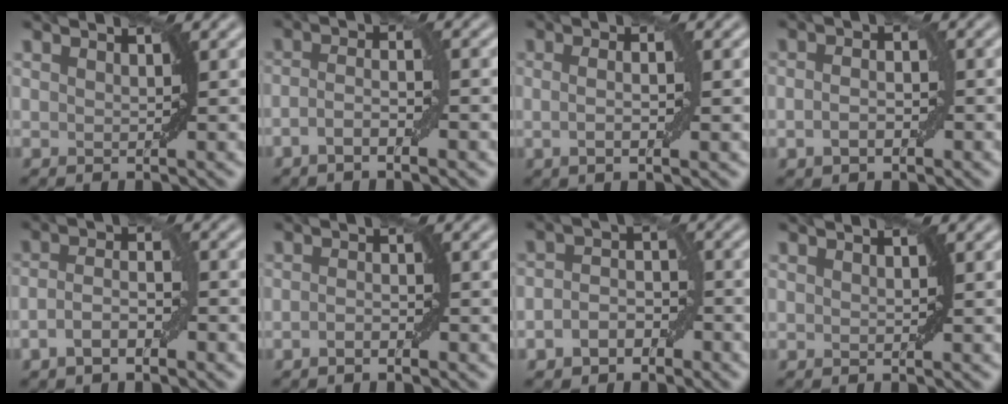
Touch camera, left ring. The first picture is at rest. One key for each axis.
{"total": 3.0, "fx": -1.3, "fy": 0.7, "fz": 2.6, "tx": -0.049, "ty": 0.005, "tz": -0.029}
{"total": 2.9, "fx": -0.1, "fy": 0.5, "fz": 2.9, "tx": -0.052, "ty": -0.004, "tz": -0.003}
{"total": 2.5, "fx": -0.7, "fy": 1.4, "fz": 2.0, "tx": -0.036, "ty": 0.003, "tz": -0.014}
{"total": 3.4, "fx": -1.5, "fy": 1.3, "fz": 2.7, "tx": -0.054, "ty": 0.004, "tz": -0.031}
{"total": 1.4, "fx": -0.8, "fy": 0.4, "fz": 1.1, "tx": -0.021, "ty": 0.002, "tz": -0.016}
{"total": 3.4, "fx": -1.6, "fy": 2.4, "fz": 1.9, "tx": -0.029, "ty": 0.005, "tz": -0.033}
{"total": 0.0}